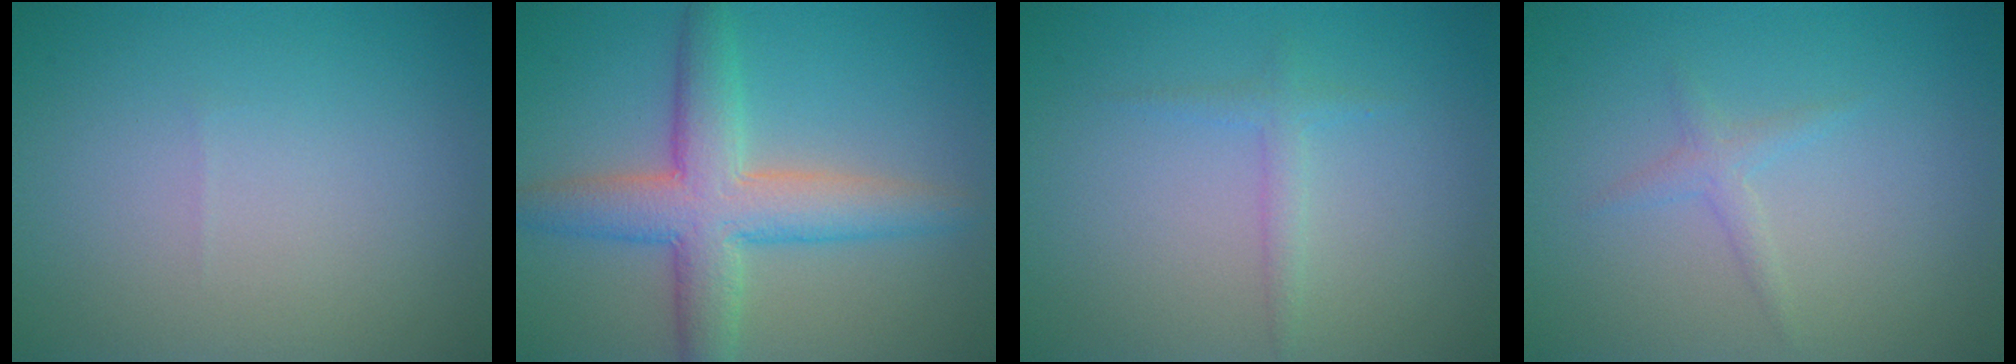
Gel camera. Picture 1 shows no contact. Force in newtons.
{"total": 6.7, "press": 6.6, "slide": 0.4}
{"total": 1.3, "press": 1.3, "slide": 0.1}
{"total": 1.2, "press": 1.2, "slide": 0.1}